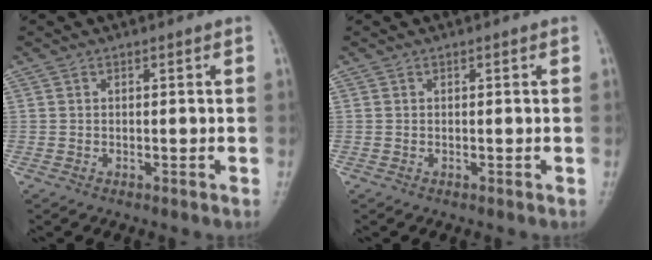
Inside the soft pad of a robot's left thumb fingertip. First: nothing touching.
{"total": 0.0}